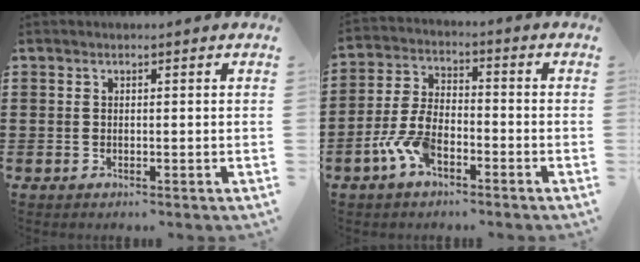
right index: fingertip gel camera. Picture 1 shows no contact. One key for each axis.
{"total": 7.3, "fx": -3.7, "fy": 3.5, "fz": 5.3, "tx": -0.137, "ty": -0.001, "tz": -0.077}